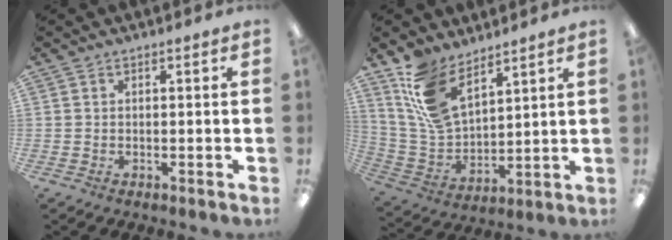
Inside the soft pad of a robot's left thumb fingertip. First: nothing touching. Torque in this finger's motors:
{"motor_torque": [-0.29, 0.29, 1.09, -1.68, 0.09]}